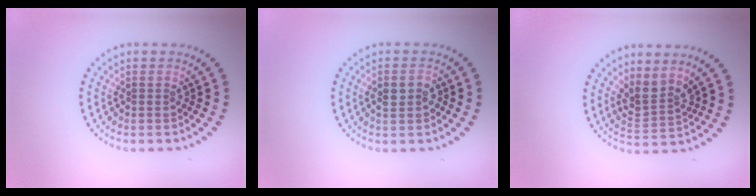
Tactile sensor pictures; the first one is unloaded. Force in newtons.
{"total": 2.1, "press": 2.0, "slide": 0.3}
{"total": 2.7, "press": 2.0, "slide": 1.9}